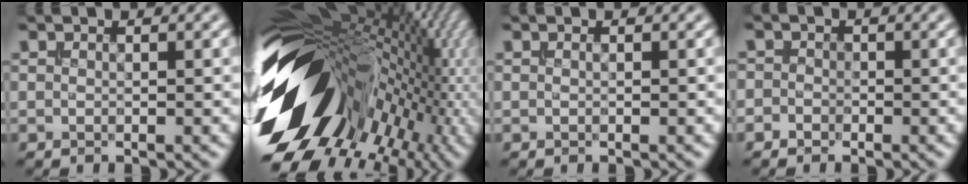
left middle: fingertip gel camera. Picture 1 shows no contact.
{"total": 16.9, "force": [-0.2, 10.4, 13.4], "torque": [-0.222, -0.015, 0.013]}
{"total": 0.0}
{"total": 1.2, "force": [-0.7, 1.0, -0.1], "torque": [0.015, 0.000, -0.019]}